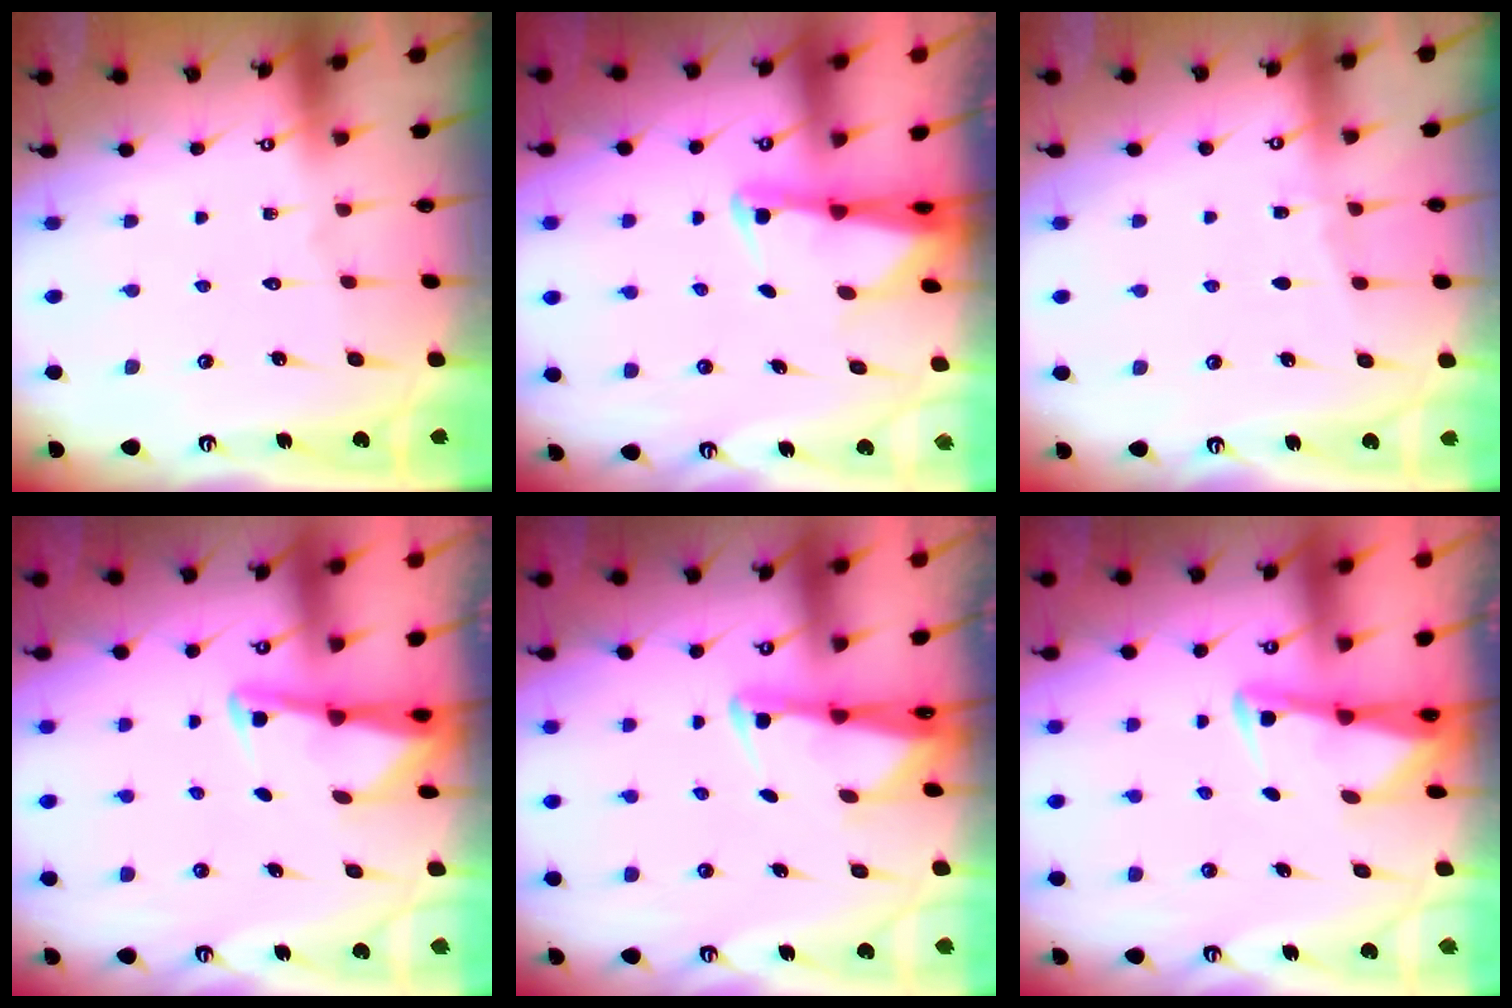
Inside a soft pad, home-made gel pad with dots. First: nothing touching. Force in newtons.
{"total": 2.4, "press": 2.3, "slide": 0.5}
{"total": 3.6, "press": 3.5, "slide": 0.5}
{"total": 2.9, "press": 2.9, "slide": 0.4}
{"total": 2.6, "press": 2.6, "slide": 0.5}
{"total": 3.0, "press": 3.0, "slide": 0.4}